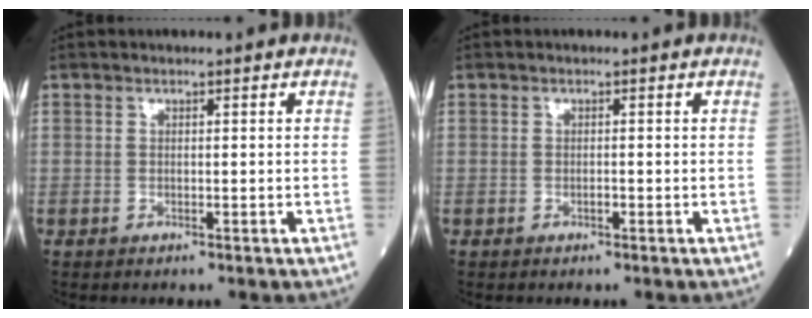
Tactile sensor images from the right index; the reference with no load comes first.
{"total": 0.6, "force": [-0.3, 0.2, 0.5], "torque": [-0.012, 0.000, -0.004]}